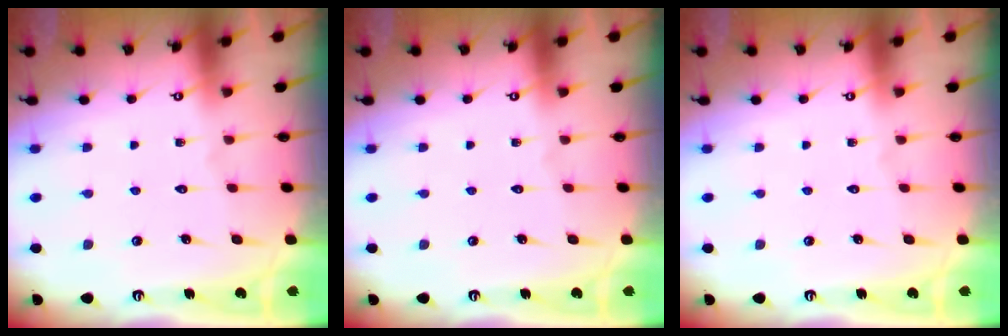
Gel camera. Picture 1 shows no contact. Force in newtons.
{"total": 0.0}
{"total": 0.0}